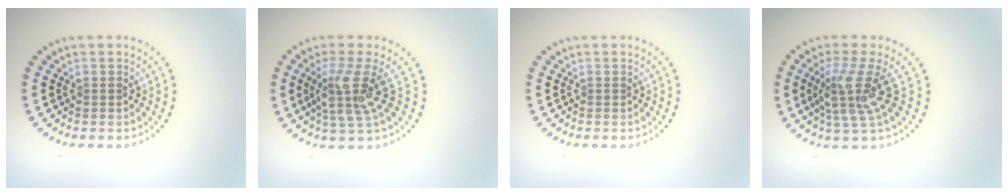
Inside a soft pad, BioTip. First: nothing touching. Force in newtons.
{"total": 3.8, "press": 2.9, "slide": 2.5}
{"total": 0.0}
{"total": 4.2, "press": 3.1, "slide": 2.8}